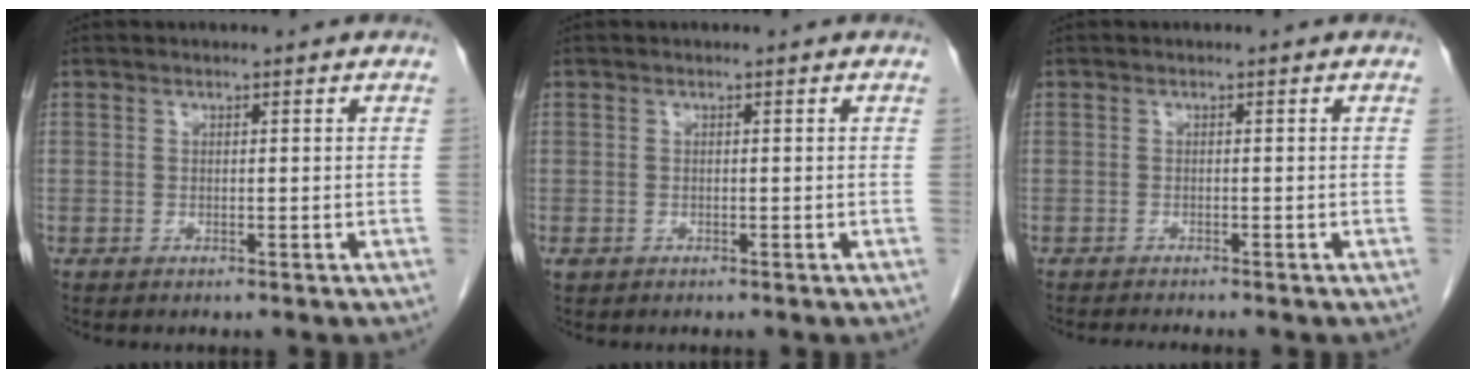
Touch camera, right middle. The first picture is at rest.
{"total": 0.6, "force": [-0.2, 0.5, 0.2], "torque": [-0.007, 0.003, -0.001]}
{"total": 2.9, "force": [-2.7, 0.0, 1.2], "torque": [-0.018, -0.006, -0.038]}